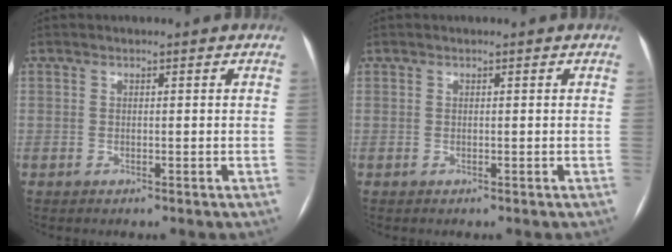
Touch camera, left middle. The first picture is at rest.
{"total": 0.0}